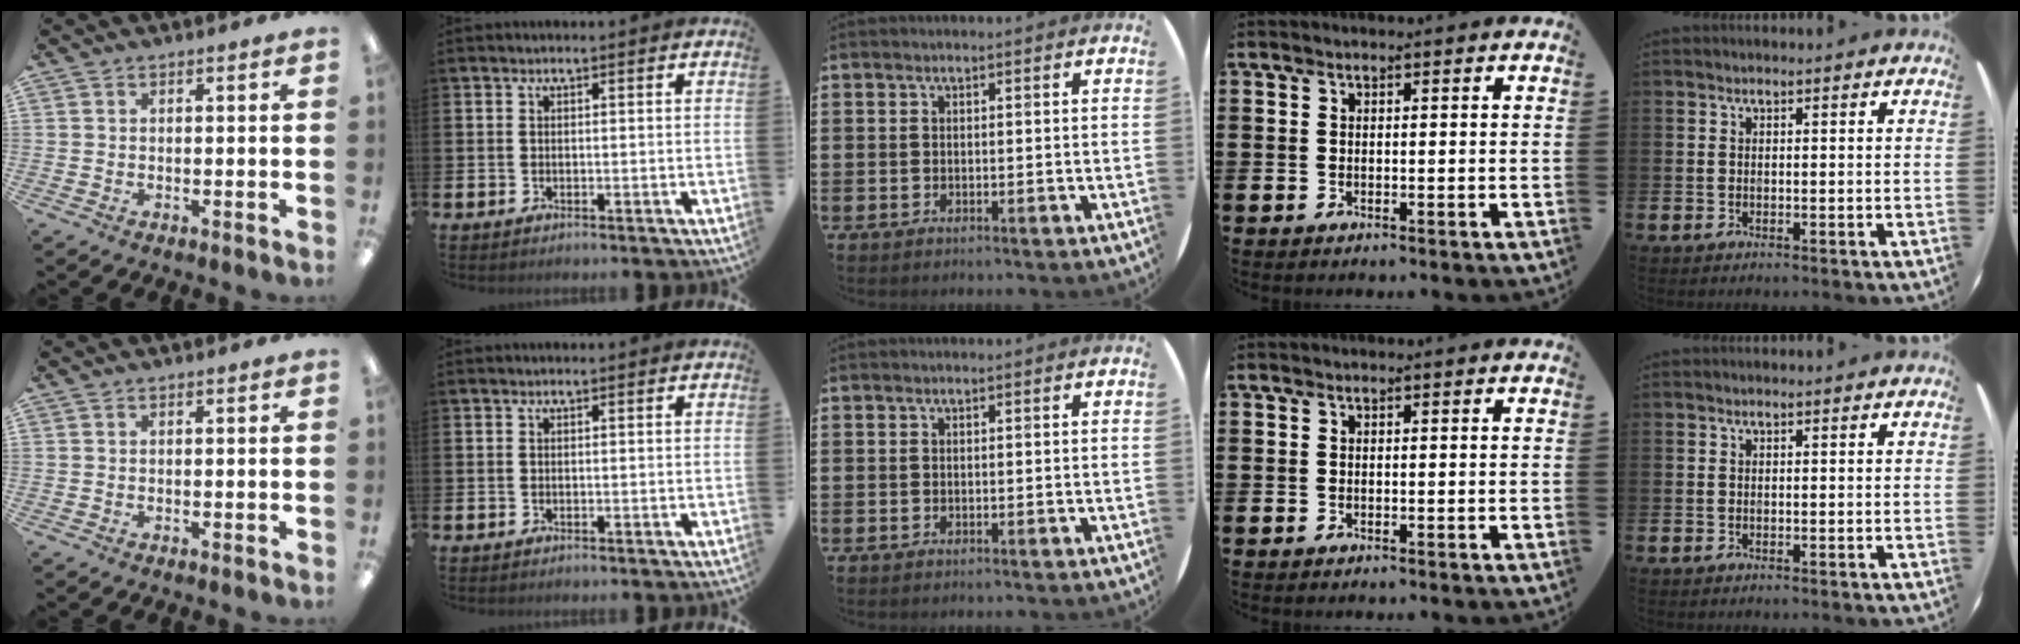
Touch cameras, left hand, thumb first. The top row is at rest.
{}